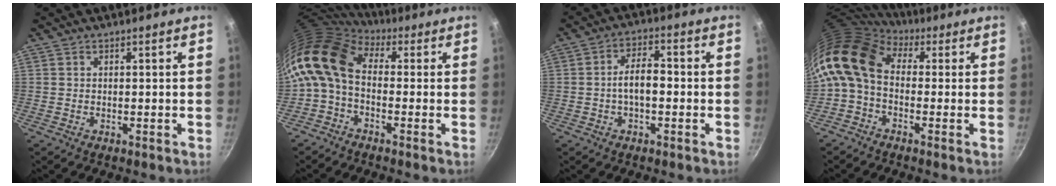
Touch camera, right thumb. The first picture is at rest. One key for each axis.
{"total": 12.1, "fx": 0.4, "fy": 8.0, "fz": 9.1, "tx": -0.174, "ty": 0.024, "tz": -0.014}
{"total": 6.0, "fx": -0.8, "fy": 3.0, "fz": 5.1, "tx": -0.078, "ty": 0.027, "tz": -0.019}
{"total": 13.0, "fx": 1.2, "fy": 9.1, "fz": 9.3, "tx": -0.177, "ty": 0.025, "tz": -0.002}